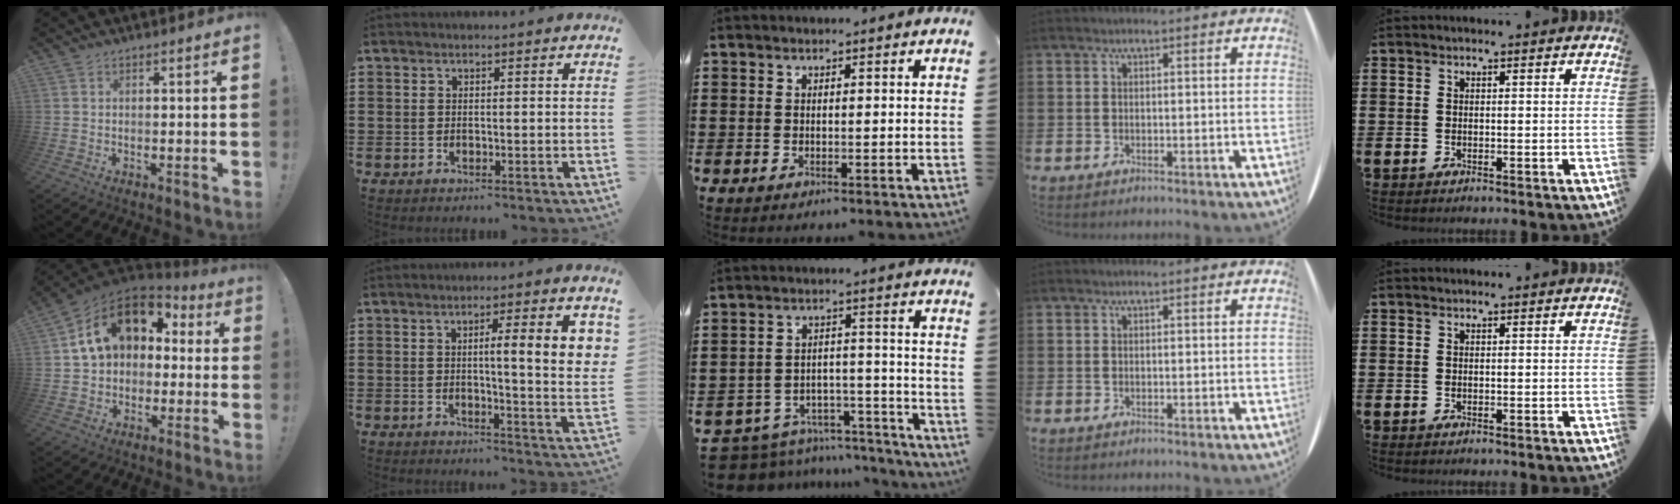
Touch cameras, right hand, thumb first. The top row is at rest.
{"thumb": {"total": 16.6, "force": [5.8, 11.3, 10.7], "torque": [-0.169, -0.006, 0.105]}, "index": {"total": 8.0, "force": [2.0, 0.7, 7.7], "torque": [-0.121, -0.007, 0.024]}, "middle": {"total": 6.9, "force": [-6.6, 1.9, 1.2], "torque": [-0.028, 0.017, -0.131]}}